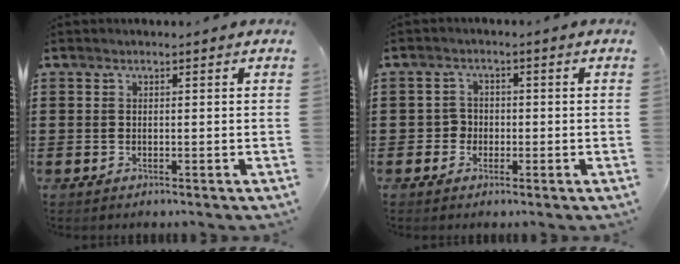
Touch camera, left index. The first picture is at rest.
{"total": 2.3, "force": [-0.8, 2.1, 0.5], "torque": [-0.018, 0.003, -0.019]}